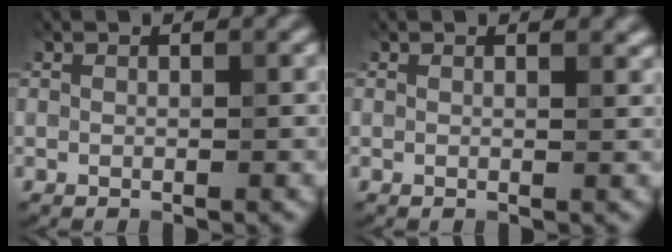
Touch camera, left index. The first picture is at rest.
{"total": 0.8, "force": [0.6, 0.2, 0.4], "torque": [-0.002, 0.000, 0.011]}